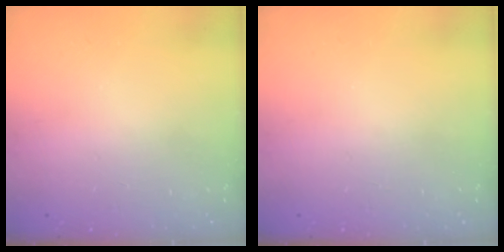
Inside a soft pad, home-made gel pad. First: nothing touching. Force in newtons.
{"total": 0.0}